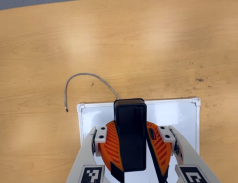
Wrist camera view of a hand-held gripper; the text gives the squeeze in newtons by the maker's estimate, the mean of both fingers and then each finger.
{"total": 10.4, "left": 10.7, "right": 10.1}